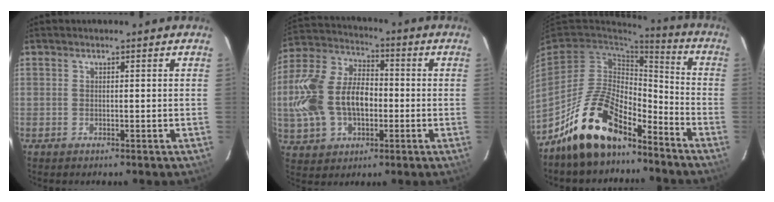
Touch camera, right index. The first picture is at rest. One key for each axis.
{"total": 18.5, "fx": -2.2, "fy": 12.3, "fz": 13.7, "tx": -0.316, "ty": 0.020, "tz": -0.030}
{"total": 16.7, "fx": -12.0, "fy": 7.3, "fz": 8.9, "tx": -0.186, "ty": 0.018, "tz": -0.206}